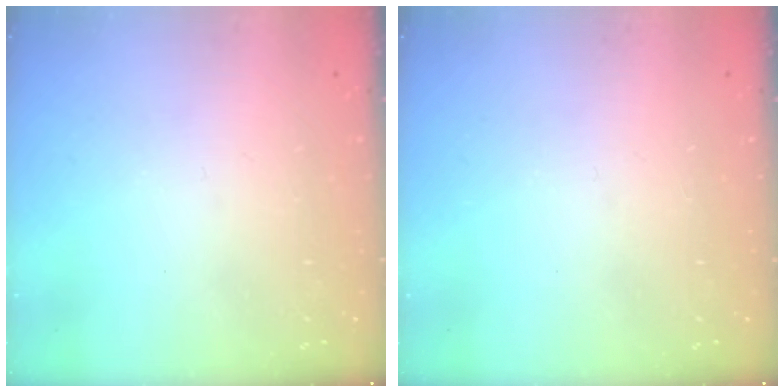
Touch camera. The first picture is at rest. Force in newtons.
{"total": 0.0}